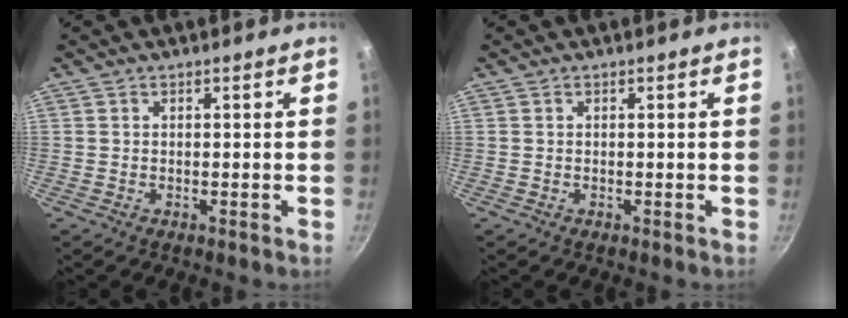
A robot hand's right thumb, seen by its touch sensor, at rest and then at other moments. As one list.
[{"total": 0.0}]